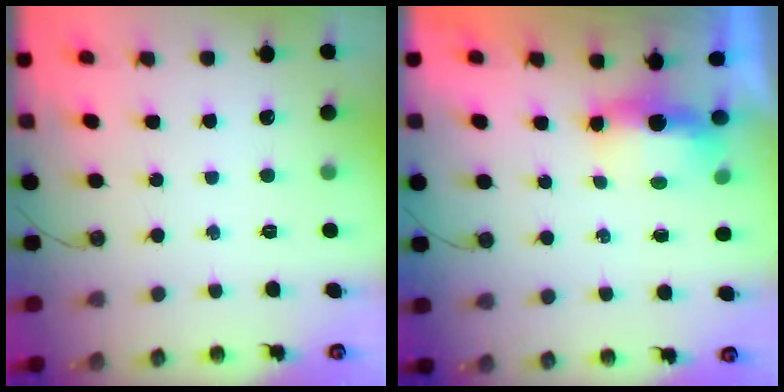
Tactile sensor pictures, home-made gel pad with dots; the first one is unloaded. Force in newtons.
{"total": 5.7, "press": 5.6, "slide": 0.9}